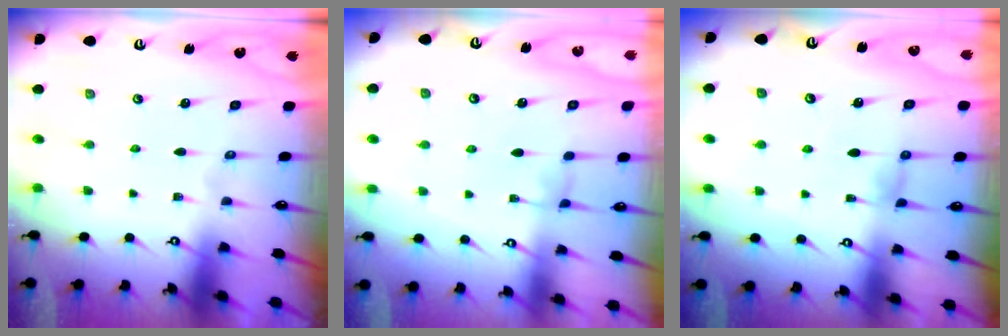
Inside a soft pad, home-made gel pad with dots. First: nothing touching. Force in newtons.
{"total": 2.5, "press": 2.5, "slide": 0.2}
{"total": 0.5, "press": 0.4, "slide": 0.4}